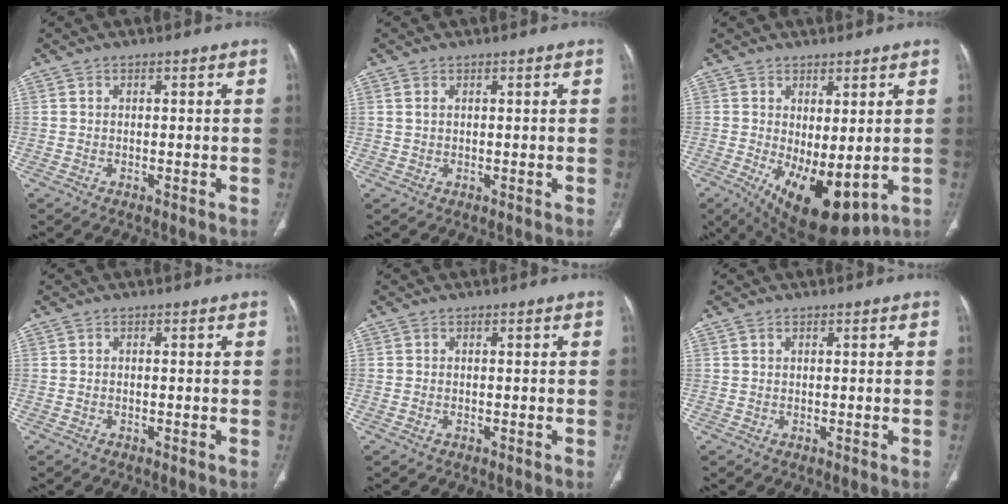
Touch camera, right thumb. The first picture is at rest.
{"total": 1.1, "force": [0.5, 0.6, 0.8], "torque": [-0.021, 0.007, 0.014]}
{"total": 13.1, "force": [-2.3, 5.7, 11.6], "torque": [-0.176, -0.021, -0.009]}
{"total": 0.0}
{"total": 0.5, "force": [-0.2, 0.3, 0.3], "torque": [-0.012, 0.006, -0.001]}
{"total": 0.6, "force": [0.3, 0.4, 0.3], "torque": [-0.007, 0.001, 0.006]}